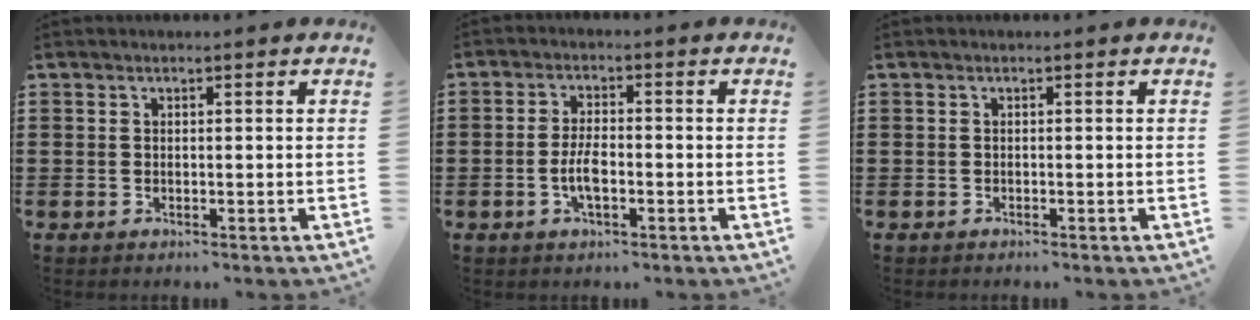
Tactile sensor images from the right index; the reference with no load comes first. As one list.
[{"total": 4.3, "force": [-1.1, 1.4, 3.9], "torque": [-0.091, -0.005, -0.024]}, {"total": 0.0}]